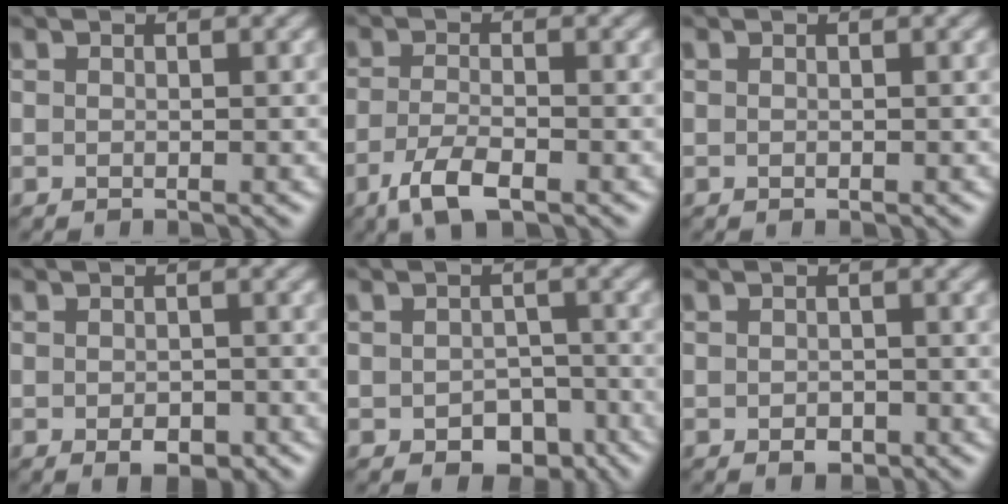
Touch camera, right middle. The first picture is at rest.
{"total": 3.7, "force": [-2.1, 1.2, 2.8], "torque": [-0.063, -0.007, -0.044]}
{"total": 0.0}
{"total": 2.2, "force": [-1.0, 1.2, 1.6], "torque": [-0.024, -0.005, -0.012]}
{"total": 4.1, "force": [-1.9, 2.8, 2.2], "torque": [-0.026, -0.011, -0.026]}
{"total": 1.2, "force": [-0.5, 0.8, 0.7], "torque": [-0.011, -0.003, -0.008]}